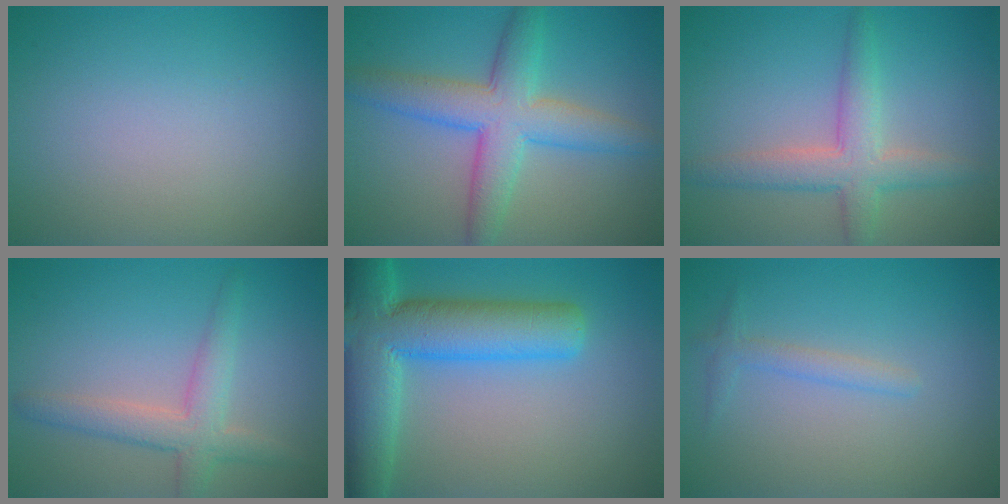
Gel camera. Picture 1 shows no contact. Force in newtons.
{"total": 6.5, "press": 6.5, "slide": 0.3}
{"total": 4.3, "press": 4.3, "slide": 0.1}
{"total": 3.5, "press": 3.5, "slide": 0.1}
{"total": 10.3, "press": 10.3, "slide": 0.5}
{"total": 1.4, "press": 1.4, "slide": 0.0}